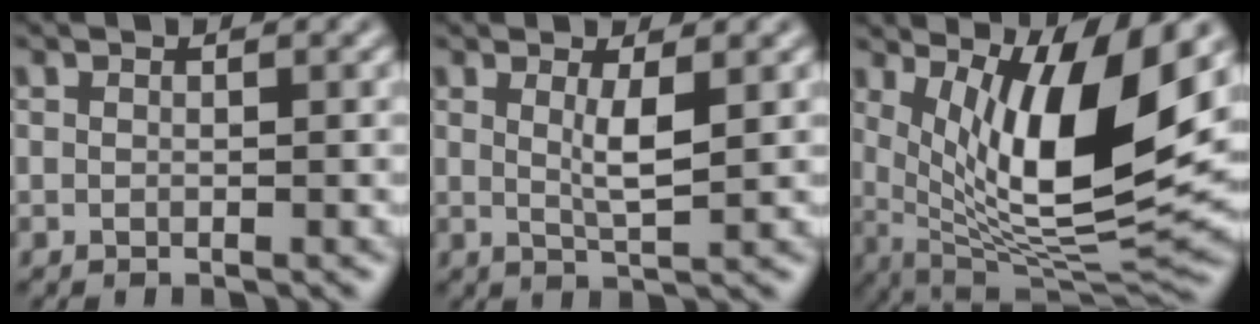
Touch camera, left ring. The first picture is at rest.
{"total": 2.4, "force": [0.7, 0.4, 2.2], "torque": [-0.040, -0.008, 0.014]}
{"total": 11.9, "force": [3.5, 3.3, 10.9], "torque": [-0.176, -0.012, 0.070]}